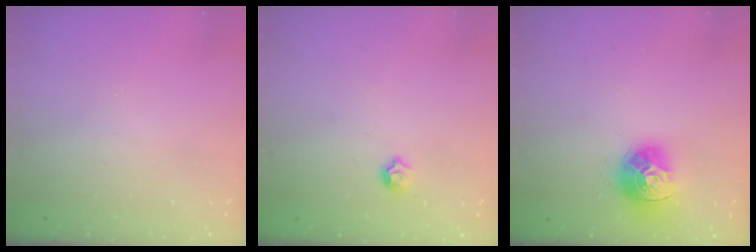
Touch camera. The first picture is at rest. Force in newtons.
{"total": 3.8, "press": 3.8, "slide": 0.8}
{"total": 14.9, "press": 14.8, "slide": 1.3}